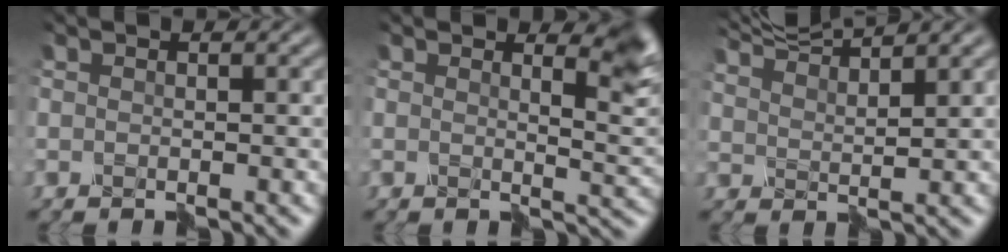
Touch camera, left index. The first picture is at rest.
{"total": 5.4, "force": [2.6, 2.1, 4.2], "torque": [-0.038, 0.006, 0.032]}
{"total": 5.4, "force": [5.3, -0.1, 0.7], "torque": [-0.027, 0.016, 0.088]}